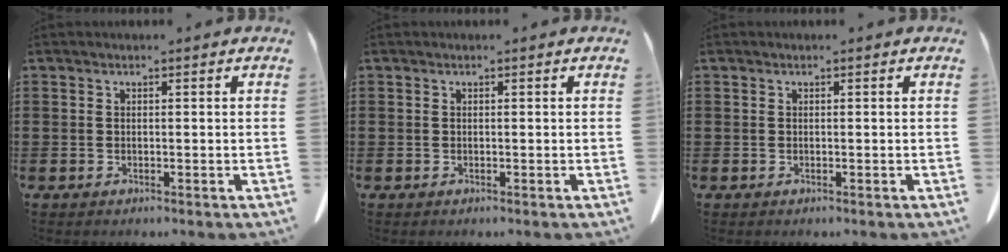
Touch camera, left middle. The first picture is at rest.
{"total": 0.0}
{"total": 0.0}